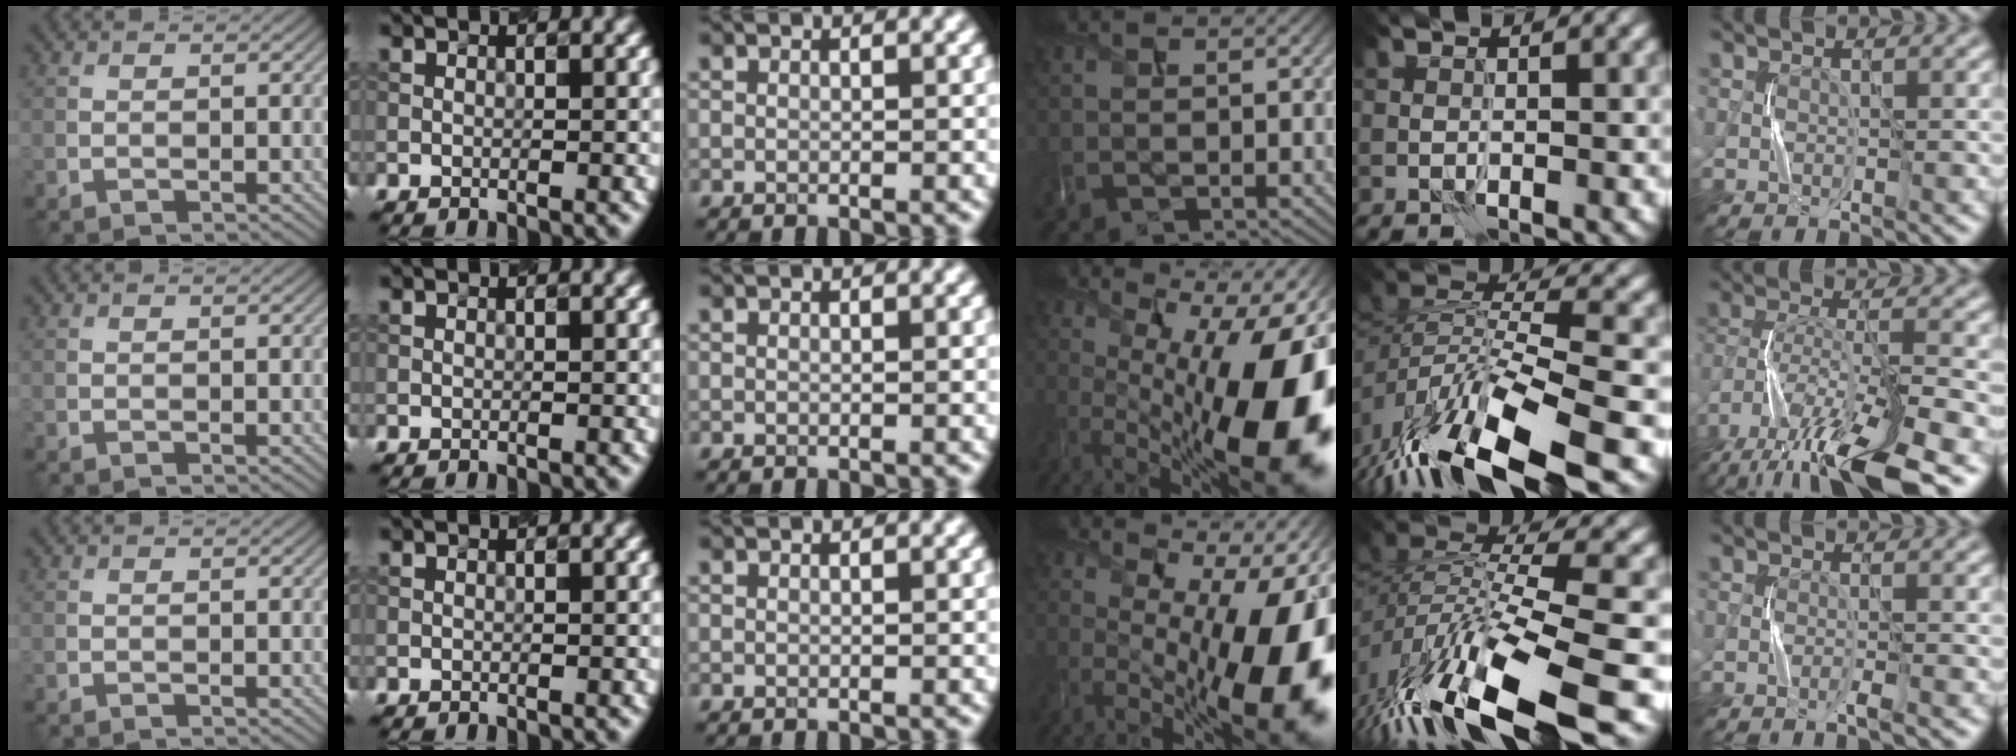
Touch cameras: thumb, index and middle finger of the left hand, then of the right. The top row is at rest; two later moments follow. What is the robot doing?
{"motion": "press", "object": "grip strengthener"}